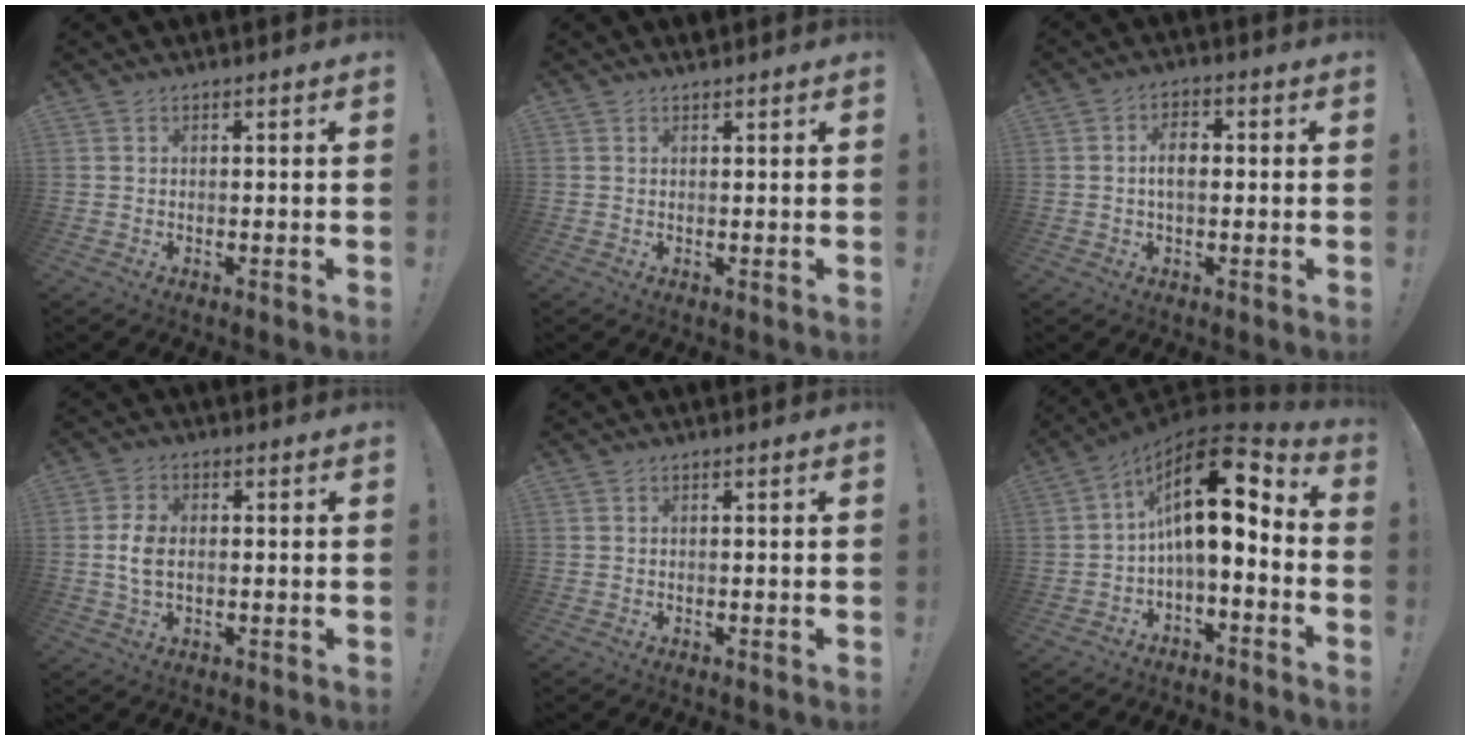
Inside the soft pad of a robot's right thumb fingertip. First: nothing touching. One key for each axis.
{"total": 1.0, "fx": 1.0, "fy": 0.1, "fz": -0.1, "tx": 0.009, "ty": -0.003, "tz": 0.017}
{"total": 5.6, "fx": 0.1, "fy": 3.1, "fz": 4.7, "tx": -0.066, "ty": 0.007, "tz": -0.002}
{"total": 5.9, "fx": -0.2, "fy": 3.5, "fz": 4.7, "tx": -0.086, "ty": -0.001, "tz": -0.008}
{"total": 0.0}
{"total": 17.1, "fx": 4.2, "fy": 6.9, "fz": 15.1, "tx": -0.264, "ty": -0.022, "tz": 0.067}